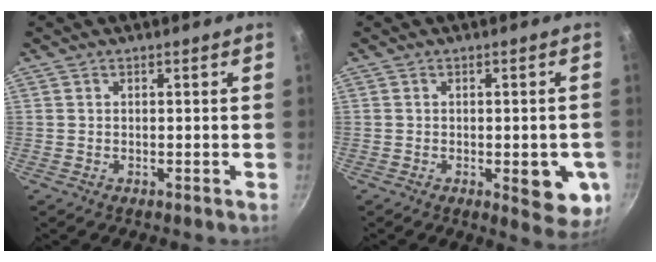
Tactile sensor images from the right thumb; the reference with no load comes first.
{"total": 9.3, "force": [-2.1, 3.7, 8.2], "torque": [-0.068, -0.002, -0.022]}